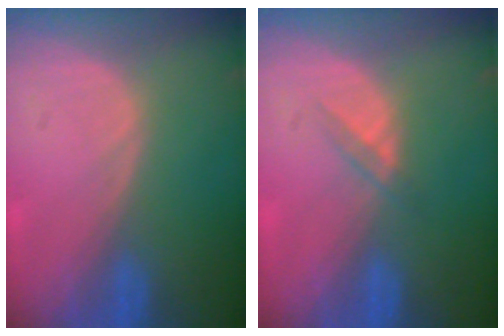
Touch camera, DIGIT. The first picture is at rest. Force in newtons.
{"total": 1.9, "press": 1.7, "slide": 1.0}